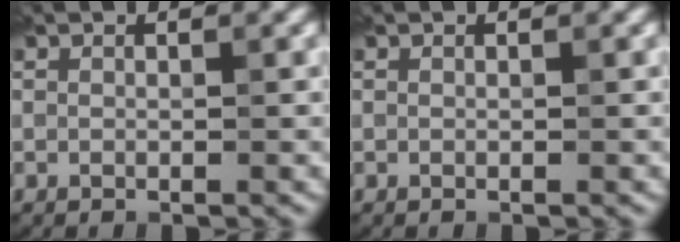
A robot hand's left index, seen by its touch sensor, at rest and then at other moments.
{"total": 0.0}